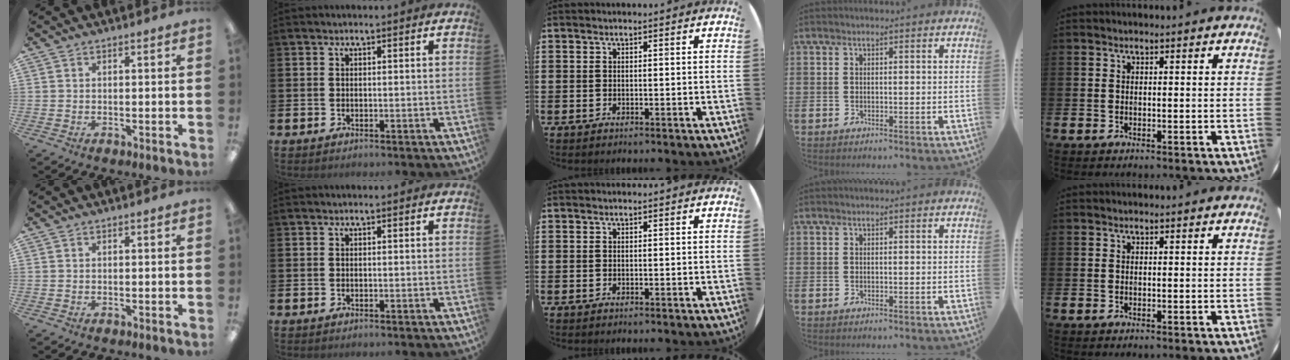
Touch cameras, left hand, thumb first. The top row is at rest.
{}